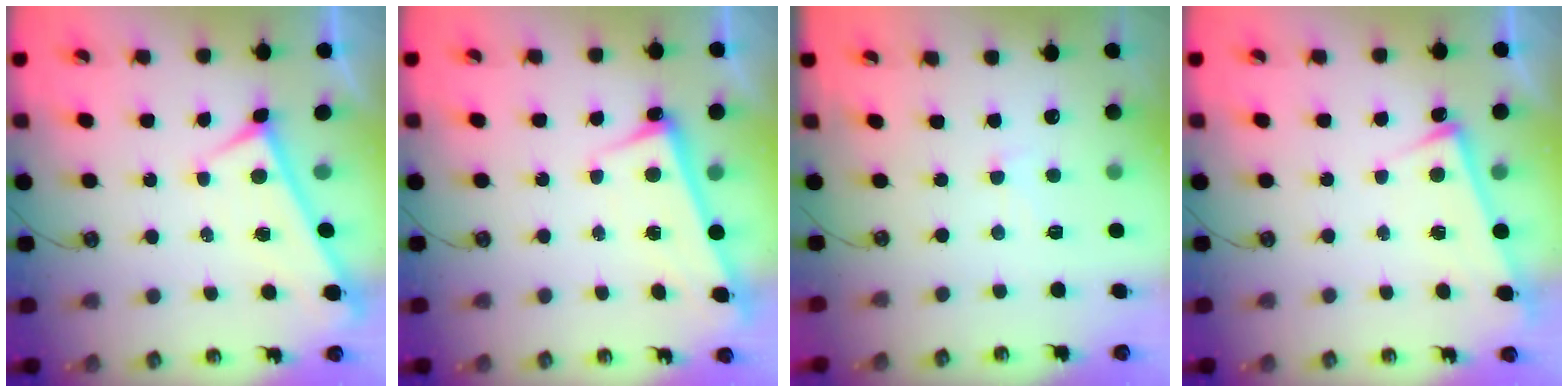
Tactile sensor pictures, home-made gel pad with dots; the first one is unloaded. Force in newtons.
{"total": 2.8, "press": 2.6, "slide": 1.1}
{"total": 0.8, "press": 0.4, "slide": 0.7}
{"total": 6.0, "press": 5.9, "slide": 0.6}